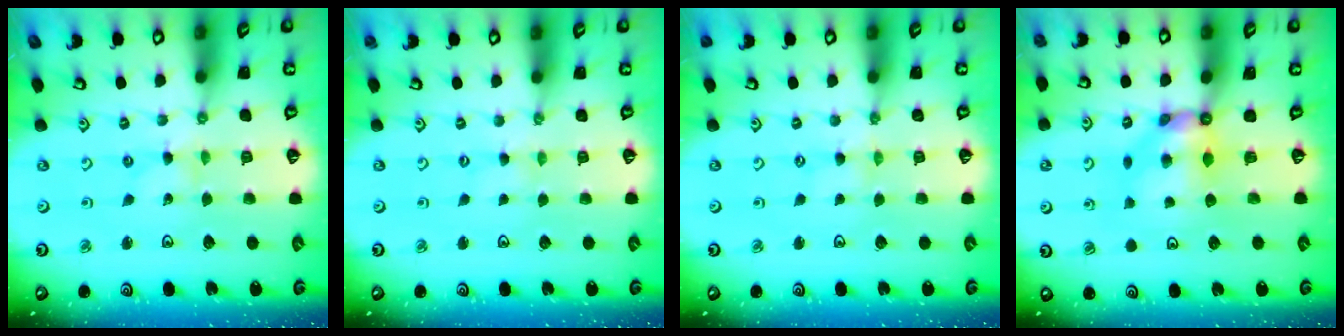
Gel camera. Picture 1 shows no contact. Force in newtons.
{"total": 0.0}
{"total": 0.9, "press": 0.9, "slide": 0.3}
{"total": 6.7, "press": 6.7, "slide": 0.8}